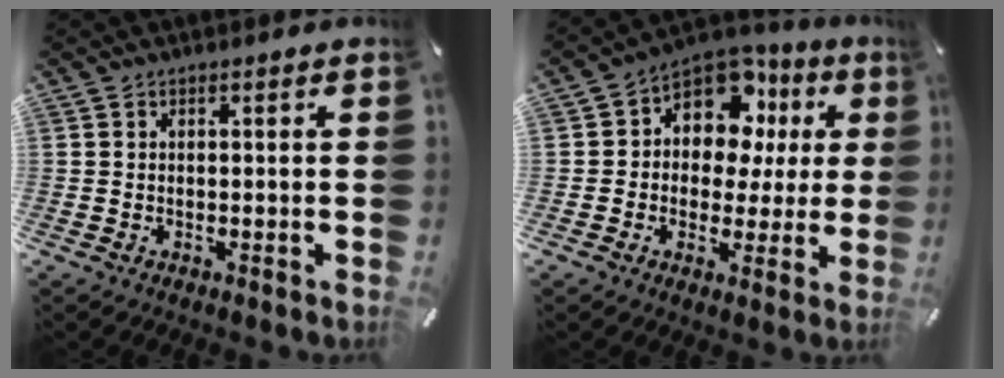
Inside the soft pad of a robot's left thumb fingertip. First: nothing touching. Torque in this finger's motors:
{"motor_torque": [0.44, 0.56, 0.54, 0.33, 0.09]}